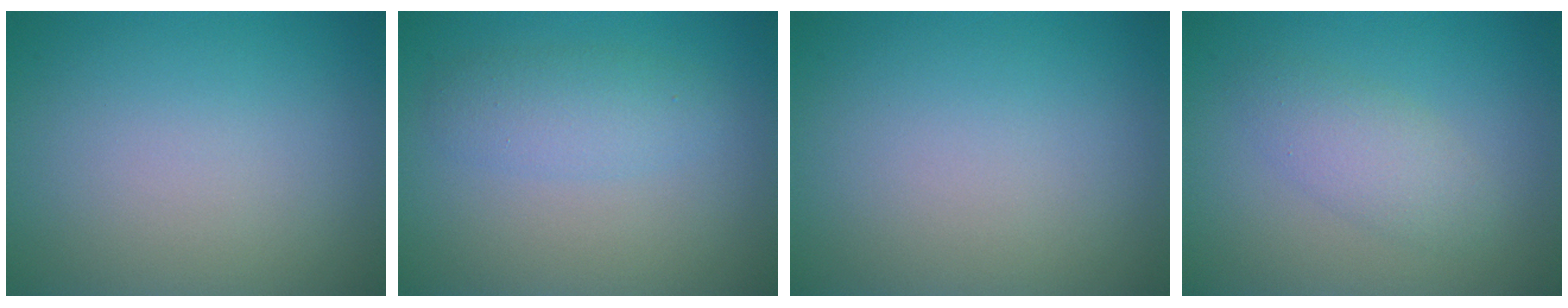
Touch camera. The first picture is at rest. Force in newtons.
{"total": 2.5, "press": 2.5, "slide": 0.2}
{"total": 0.0}
{"total": 2.6, "press": 2.6, "slide": 0.1}